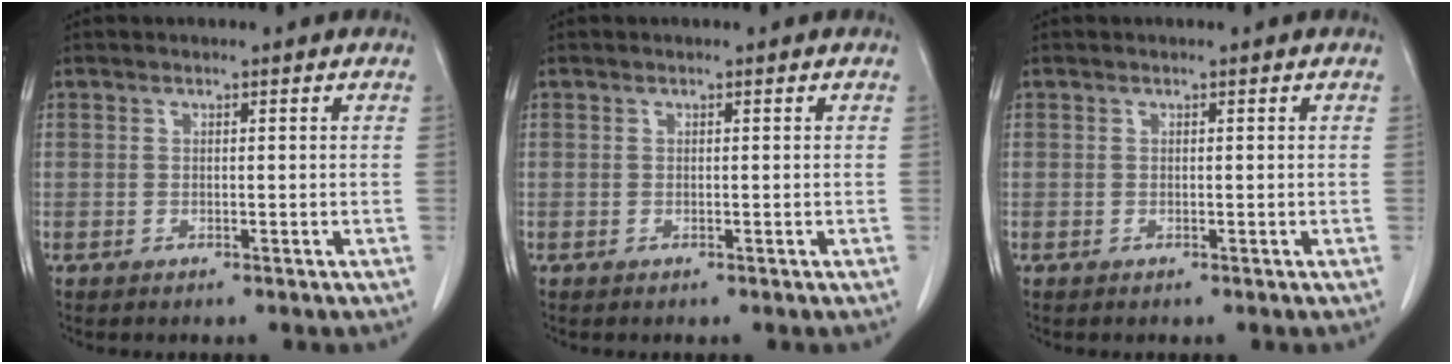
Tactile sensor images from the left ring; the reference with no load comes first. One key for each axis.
{"total": 0.0}
{"total": 0.0}